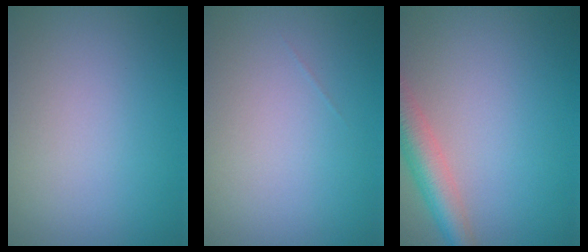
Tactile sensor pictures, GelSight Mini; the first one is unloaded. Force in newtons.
{"total": 0.0}
{"total": 4.5, "press": 4.4, "slide": 0.3}